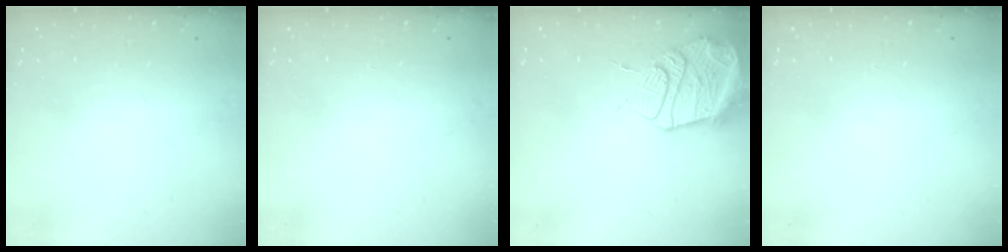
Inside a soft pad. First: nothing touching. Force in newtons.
{"total": 0.0}
{"total": 17.2, "press": 17.1, "slide": 1.7}
{"total": 0.0}